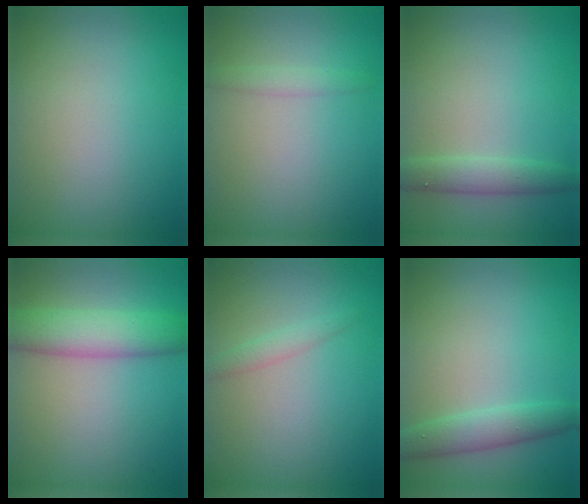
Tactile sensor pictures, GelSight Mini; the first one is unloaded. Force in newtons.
{"total": 1.3, "press": 1.3, "slide": 0.1}
{"total": 2.4, "press": 2.4, "slide": 0.1}
{"total": 5.5, "press": 5.5, "slide": 0.4}
{"total": 1.2, "press": 1.2, "slide": 0.1}
{"total": 2.9, "press": 2.9, "slide": 0.2}